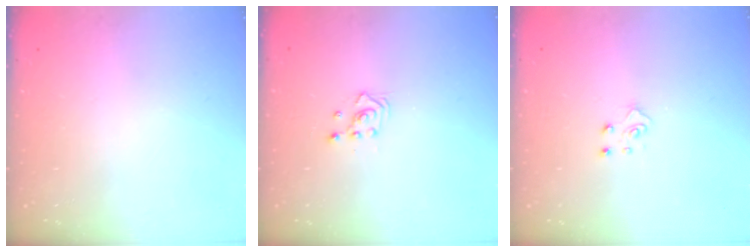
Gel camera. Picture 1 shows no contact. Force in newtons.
{"total": 2.3, "press": 2.3, "slide": 0.3}
{"total": 4.3, "press": 4.2, "slide": 0.4}